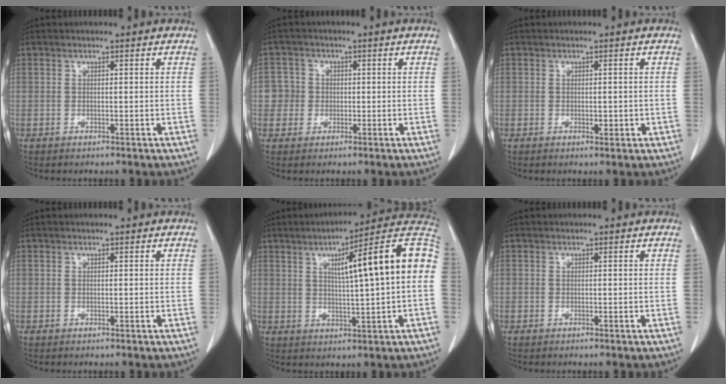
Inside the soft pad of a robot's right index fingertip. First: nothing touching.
{"total": 3.6, "force": [-0.1, 3.6, 0.1], "torque": [0.012, 0.012, -0.003]}
{"total": 1.4, "force": [-0.1, 0.8, 1.1], "torque": [-0.012, -0.001, 0.003]}
{"total": 0.0}
{"total": 16.4, "force": [2.7, 0.8, 16.1], "torque": [-0.221, 0.035, 0.030]}
{"total": 0.0}